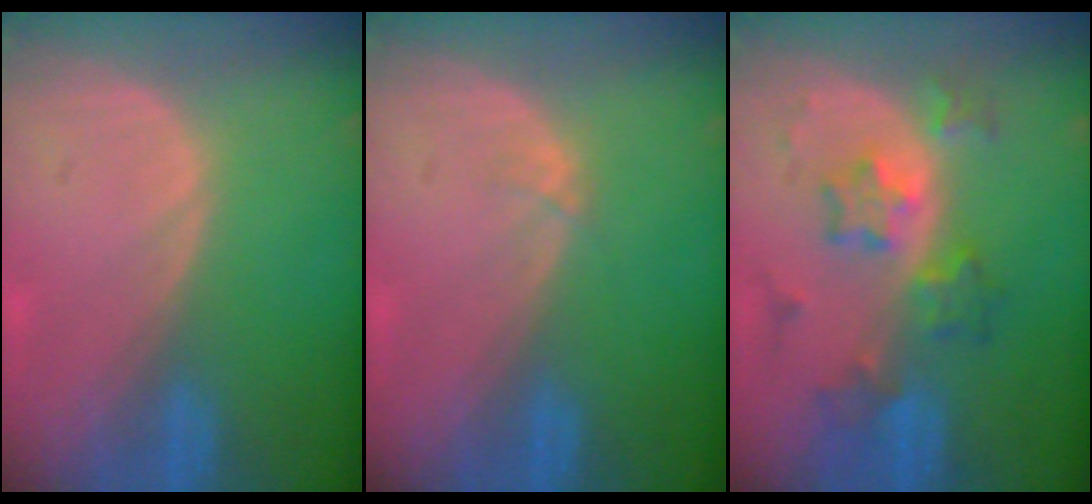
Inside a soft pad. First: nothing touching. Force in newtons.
{"total": 0.5, "press": 0.5, "slide": 0.1}
{"total": 6.6, "press": 6.6, "slide": 0.1}